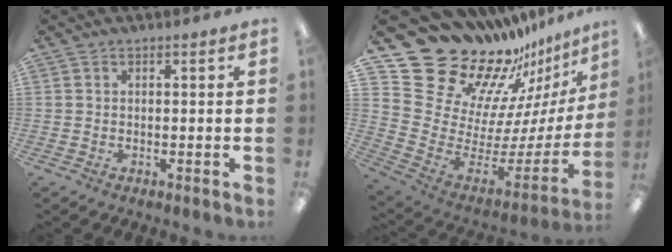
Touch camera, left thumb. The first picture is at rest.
{"total": 21.4, "force": [17.5, 10.4, 6.5], "torque": [-0.076, -0.181, 0.352]}